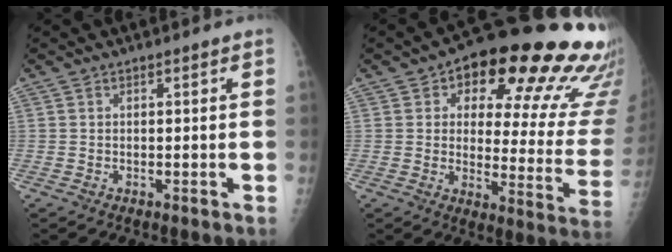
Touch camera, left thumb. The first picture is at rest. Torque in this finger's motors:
{"motor_torque": [0.51, 0.54, 1.14, -1.01, 0.22]}